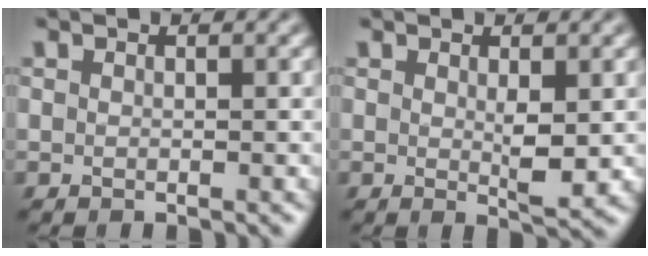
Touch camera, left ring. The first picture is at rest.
{"total": 2.1, "force": [0.3, 0.4, 2.0], "torque": [-0.036, -0.008, 0.008]}